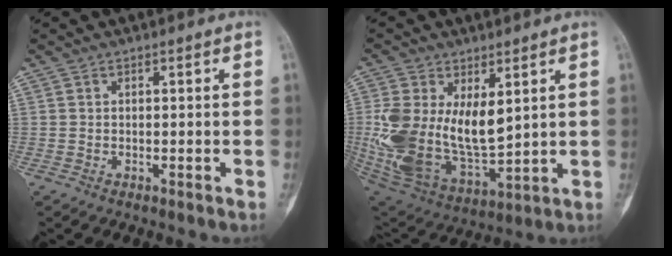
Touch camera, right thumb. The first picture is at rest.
{"total": 20.4, "force": [3.7, 11.5, 16.5], "torque": [-0.334, -0.036, 0.090]}